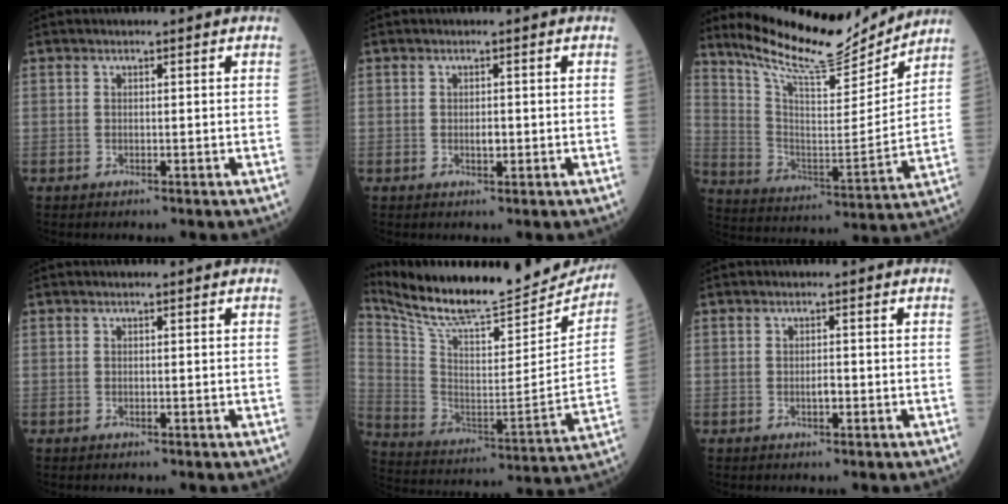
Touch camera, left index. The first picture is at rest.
{"total": 1.2, "force": [0.0, 0.5, 1.1], "torque": [-0.022, -0.001, 0.001]}
{"total": 17.0, "force": [16.0, 1.8, 5.4], "torque": [-0.112, -0.024, 0.264]}
{"total": 0.0}
{"total": 27.3, "force": [25.1, 4.5, 9.9], "torque": [-0.185, -0.069, 0.369]}
{"total": 1.1, "force": [-0.3, 0.4, 1.0], "torque": [-0.020, 0.001, -0.004]}